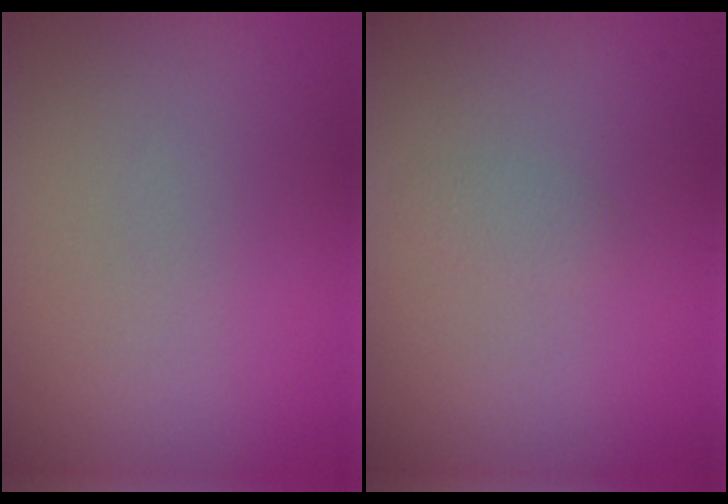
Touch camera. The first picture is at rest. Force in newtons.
{"total": 0.8, "press": 0.8, "slide": 0.0}